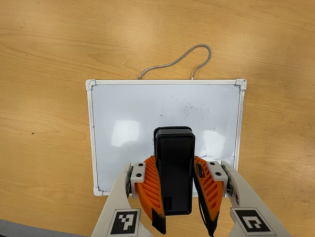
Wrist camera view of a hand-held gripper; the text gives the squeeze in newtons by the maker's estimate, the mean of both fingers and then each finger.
{"total": 8.2, "left": 7.3, "right": 9.2}